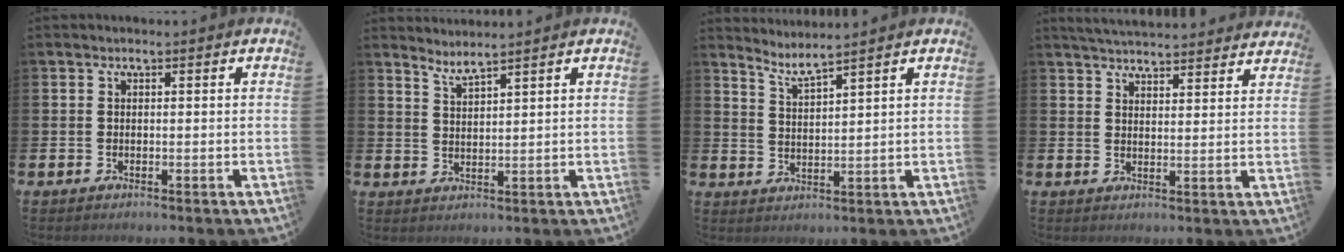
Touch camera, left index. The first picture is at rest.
{"total": 2.8, "force": [2.7, -0.5, 0.2], "torque": [-0.017, -0.013, 0.051]}
{"total": 4.0, "force": [3.8, -0.3, 1.0], "torque": [-0.037, -0.017, 0.069]}
{"total": 4.8, "force": [4.8, 0.3, 0.4], "torque": [-0.017, -0.026, 0.086]}